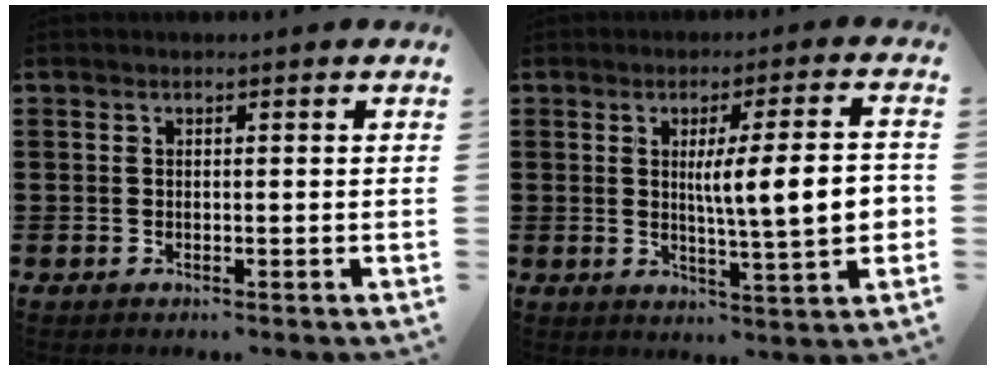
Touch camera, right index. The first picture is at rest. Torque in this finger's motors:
{"motor_torque": [1.82, -0.32, 0.34, 0.21]}